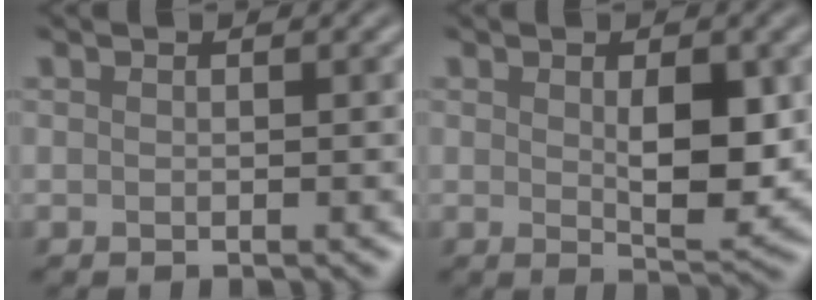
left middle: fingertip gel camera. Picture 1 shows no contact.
{"total": 4.1, "force": [0.4, 1.8, 3.7], "torque": [-0.063, -0.008, 0.014]}